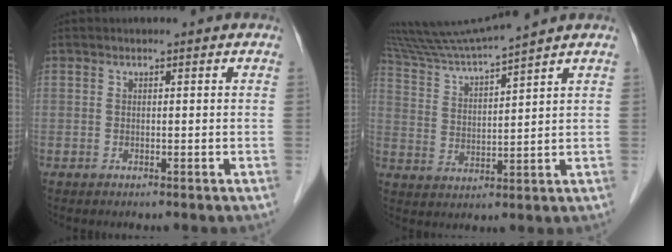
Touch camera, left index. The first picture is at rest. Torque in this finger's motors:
{"motor_torque": [0.65, -0.99, 0.13, 0.07]}